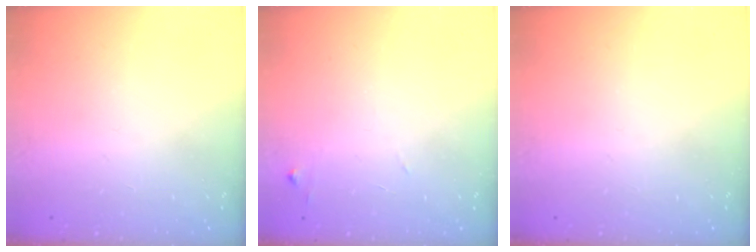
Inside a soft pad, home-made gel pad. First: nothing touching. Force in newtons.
{"total": 7.4, "press": 7.4, "slide": 0.4}
{"total": 0.0}